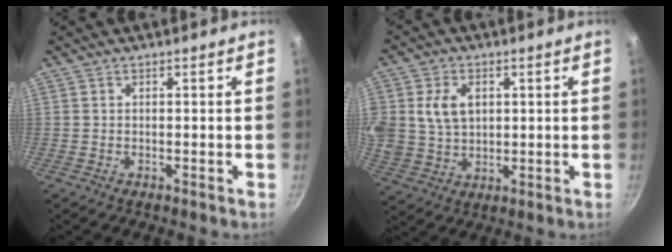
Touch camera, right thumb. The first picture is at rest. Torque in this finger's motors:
{"motor_torque": [-0.06, 0.78, 0.84, 0.04, 0.40]}